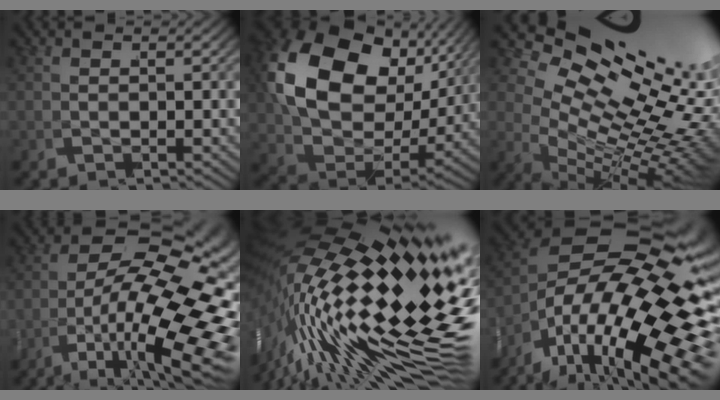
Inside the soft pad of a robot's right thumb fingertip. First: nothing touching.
{"total": 15.3, "force": [3.4, 10.4, 10.7], "torque": [-0.233, -0.012, 0.054]}
{"total": 15.6, "force": [0.7, 9.3, 12.6], "torque": [-0.174, -0.036, 0.021]}
{"total": 16.2, "force": [-3.6, 8.5, 13.3], "torque": [-0.212, -0.050, -0.033]}
{"total": 18.9, "force": [0.5, 10.4, 15.8], "torque": [-0.274, -0.036, 0.022]}
{"total": 21.6, "force": [-2.6, 13.1, 17.0], "torque": [-0.307, -0.048, -0.022]}